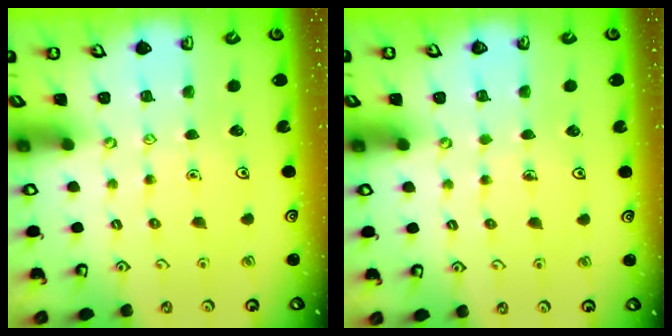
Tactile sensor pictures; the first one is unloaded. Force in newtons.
{"total": 0.8, "press": 0.8, "slide": 0.3}